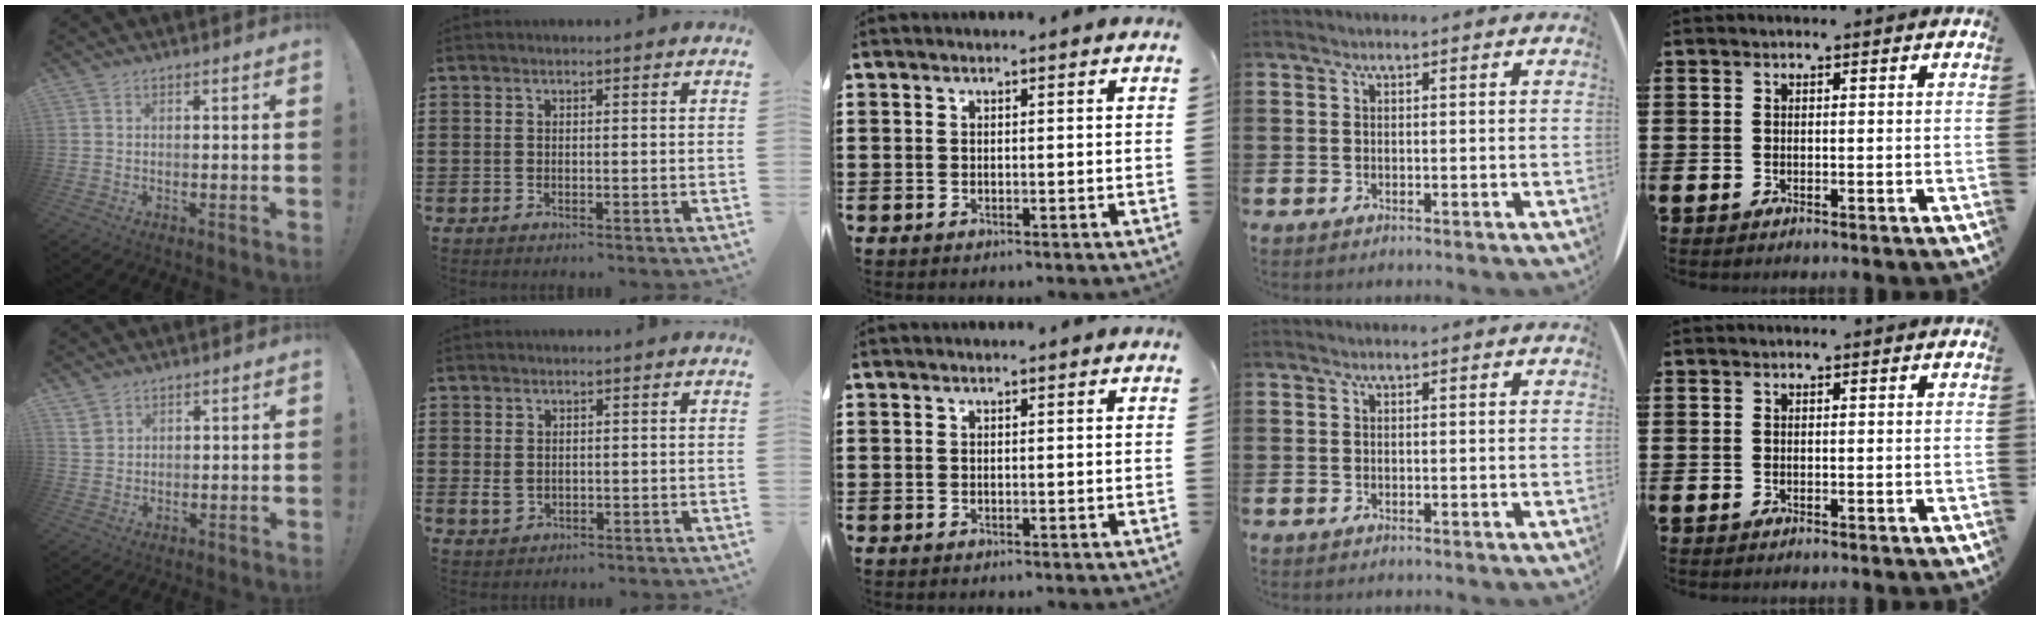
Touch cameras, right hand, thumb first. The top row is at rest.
{"thumb": {"total": 2.0, "force": [1.5, 1.3, 0.3], "torque": [0.003, -0.010, 0.028]}, "index": {"total": 1.7, "force": [0.1, 1.3, 1.1], "torque": [-0.024, 0.002, 0.003]}}